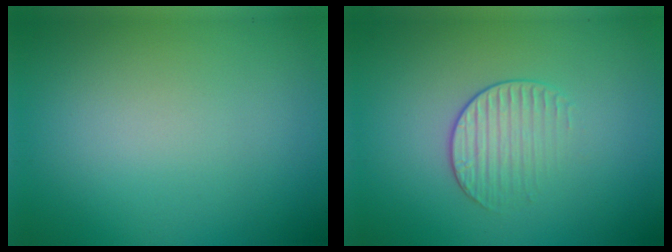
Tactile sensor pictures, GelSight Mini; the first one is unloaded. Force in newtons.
{"total": 1.7, "press": 1.1, "slide": 1.3}